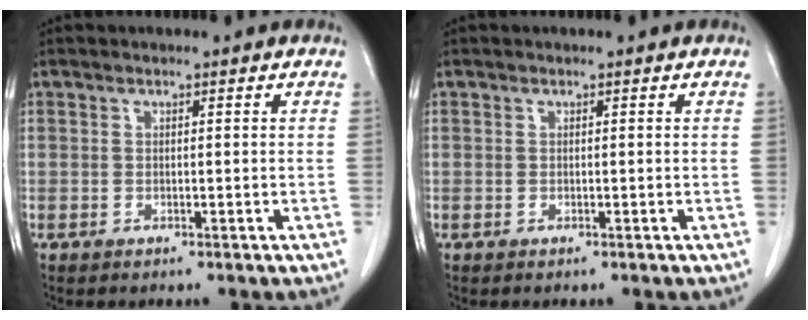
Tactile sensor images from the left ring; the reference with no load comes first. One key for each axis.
{"total": 0.0}